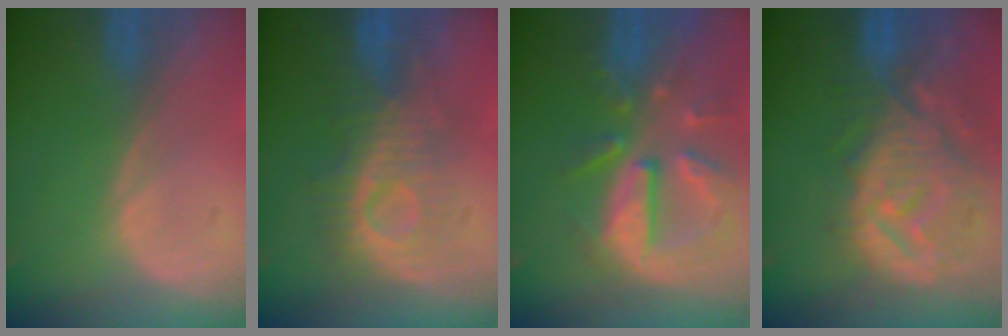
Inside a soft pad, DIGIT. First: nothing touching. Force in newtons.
{"total": 8.7, "press": 8.5, "slide": 2.0}
{"total": 10.9, "press": 9.5, "slide": 5.2}
{"total": 12.5, "press": 11.1, "slide": 5.7}